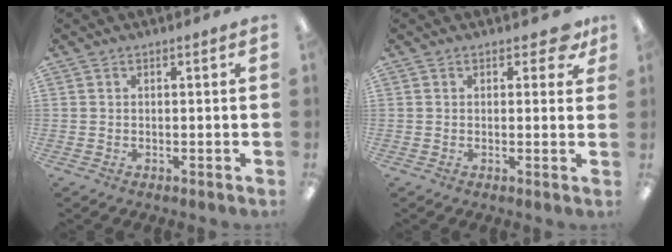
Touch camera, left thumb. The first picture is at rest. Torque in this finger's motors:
{"motor_torque": [-0.08, 0.02, -0.34, 0.08, 0.00]}